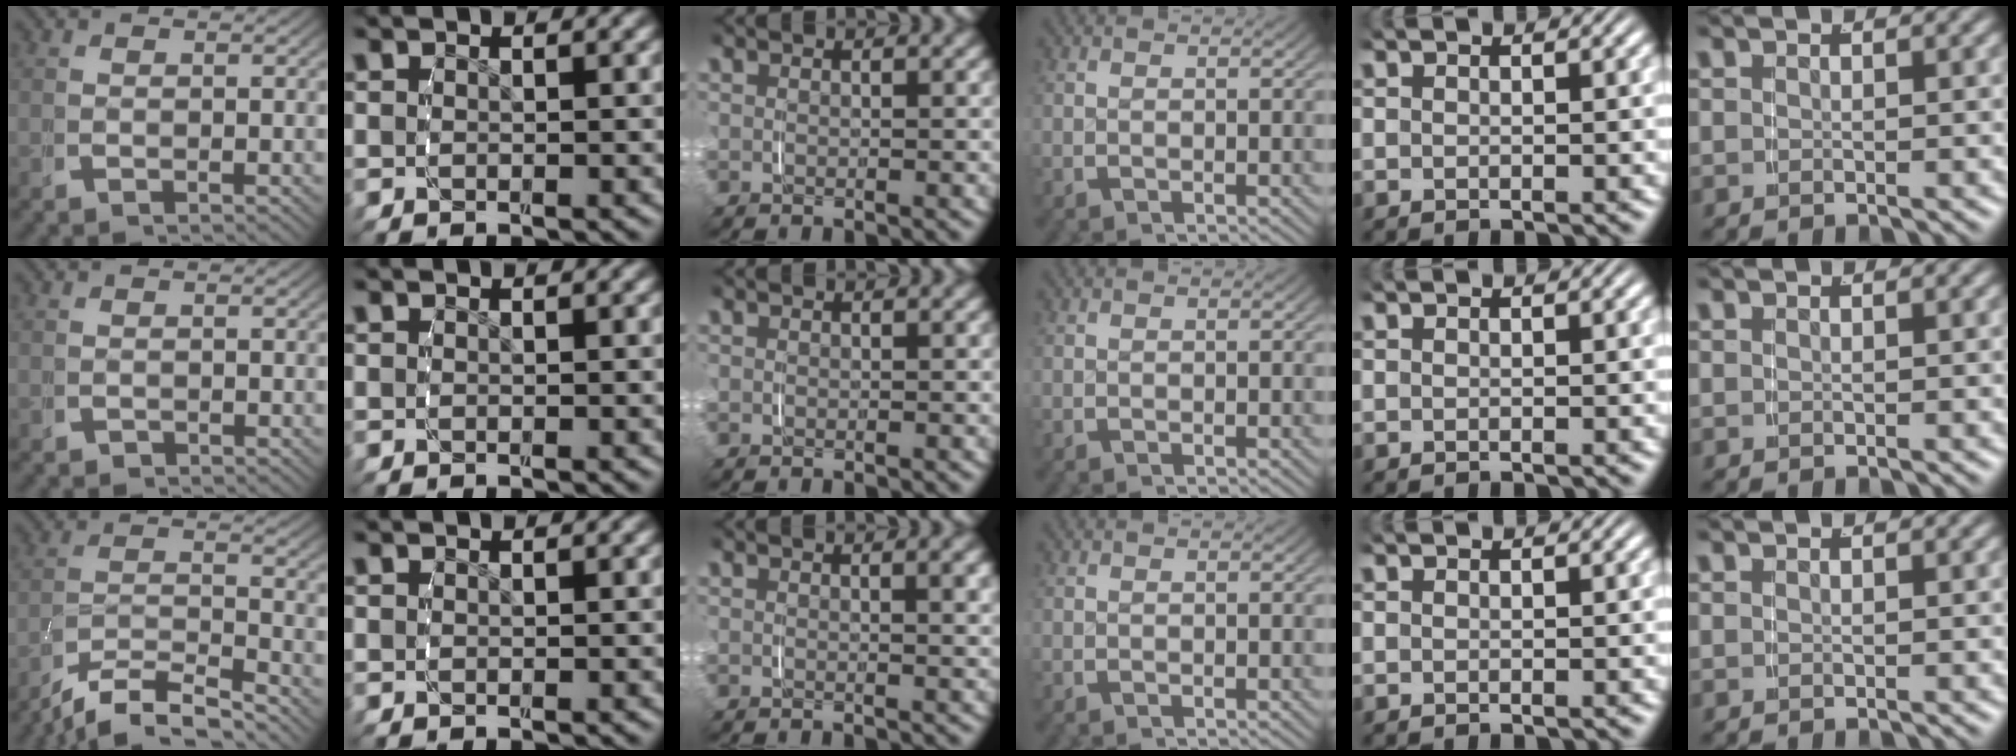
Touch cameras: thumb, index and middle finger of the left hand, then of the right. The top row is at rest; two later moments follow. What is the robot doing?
{"motion": "grasp_and_lifting", "object": "measuring cup"}